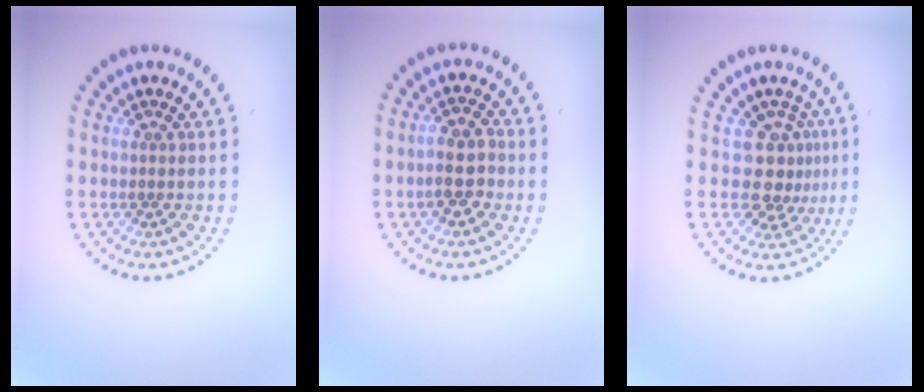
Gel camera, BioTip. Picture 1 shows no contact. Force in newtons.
{"total": 2.9, "press": 2.7, "slide": 0.9}
{"total": 3.3, "press": 2.5, "slide": 2.2}